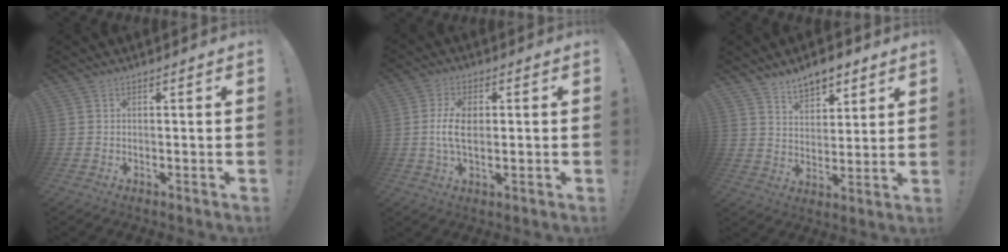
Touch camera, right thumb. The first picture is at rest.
{"total": 7.6, "force": [-0.1, 3.9, 6.5], "torque": [-0.126, 0.000, -0.003]}
{"total": 8.2, "force": [6.2, 4.4, 3.0], "torque": [-0.046, -0.035, 0.118]}